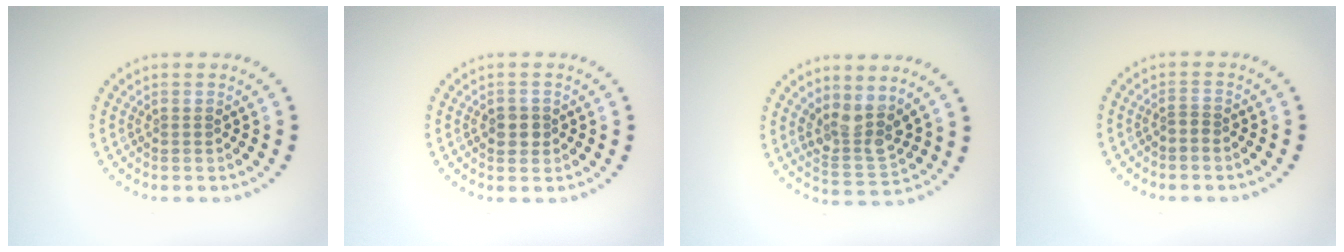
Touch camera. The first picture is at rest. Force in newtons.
{"total": 1.8, "press": 1.7, "slide": 0.5}
{"total": 3.6, "press": 3.2, "slide": 1.7}
{"total": 0.8, "press": 0.5, "slide": 0.6}